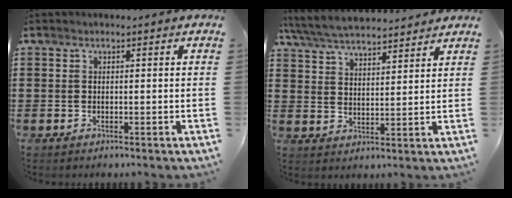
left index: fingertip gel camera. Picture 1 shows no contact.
{"total": 5.8, "force": [5.5, 1.1, 1.6], "torque": [-0.052, -0.018, 0.099]}